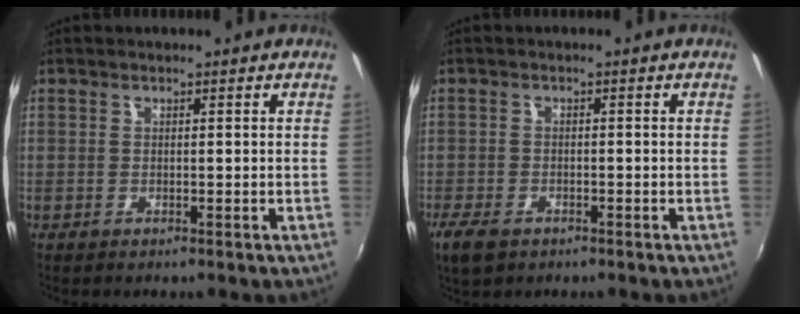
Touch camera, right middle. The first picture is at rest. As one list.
[{"total": 4.8, "force": [-3.1, 2.4, 2.7], "torque": [-0.070, -0.014, -0.057]}]